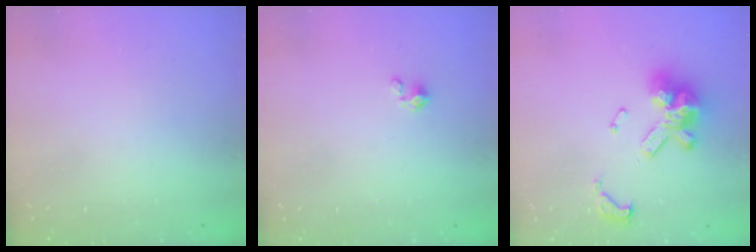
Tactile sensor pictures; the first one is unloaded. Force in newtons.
{"total": 0.0}
{"total": 14.3, "press": 14.2, "slide": 1.7}